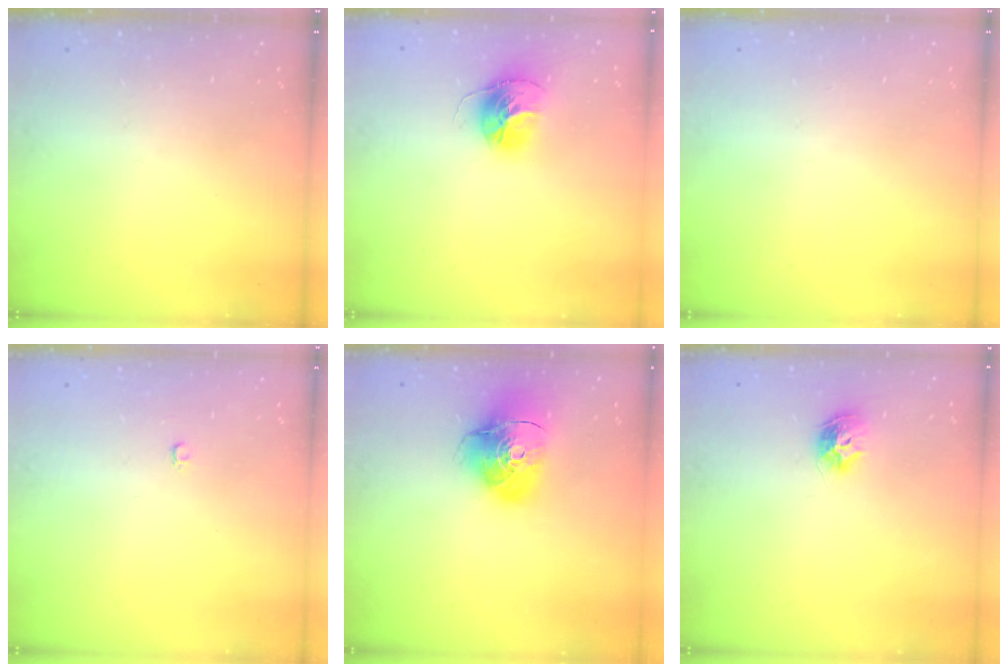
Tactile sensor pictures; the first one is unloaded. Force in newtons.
{"total": 13.9, "press": 13.8, "slide": 1.4}
{"total": 0.0}
{"total": 2.4, "press": 2.4, "slide": 0.2}
{"total": 13.7, "press": 13.6, "slide": 1.6}
{"total": 8.8, "press": 8.8, "slide": 0.2}